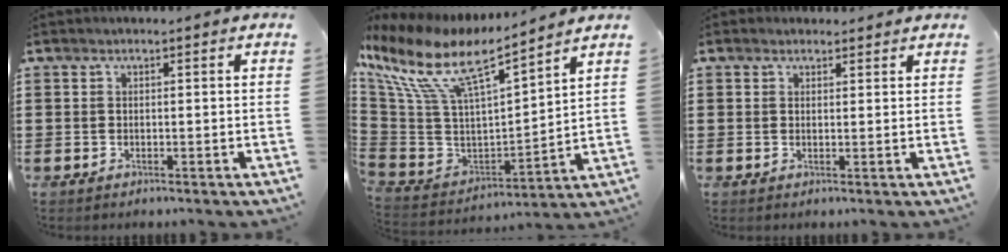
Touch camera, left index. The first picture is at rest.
{"total": 12.1, "force": [7.6, 4.0, 8.5], "torque": [-0.203, -0.047, 0.125]}
{"total": 1.3, "force": [1.2, 0.6, 0.1], "torque": [-0.005, 0.005, 0.023]}